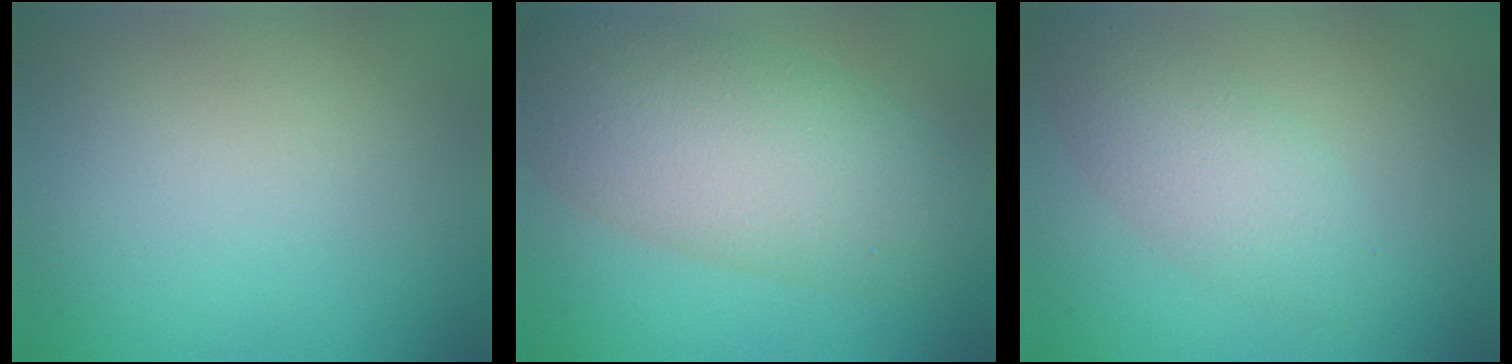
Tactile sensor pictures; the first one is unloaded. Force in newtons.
{"total": 9.4, "press": 9.4, "slide": 0.4}
{"total": 3.8, "press": 3.7, "slide": 0.3}